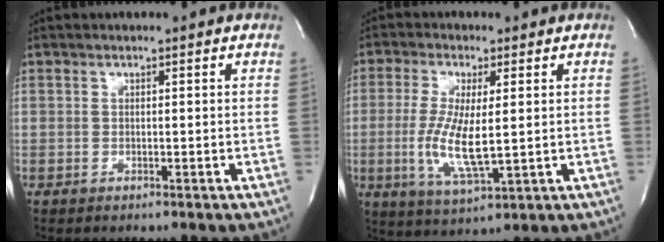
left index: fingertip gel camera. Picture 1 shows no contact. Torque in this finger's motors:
{"motor_torque": [0.56, 0.44, 0.27, 0.06]}